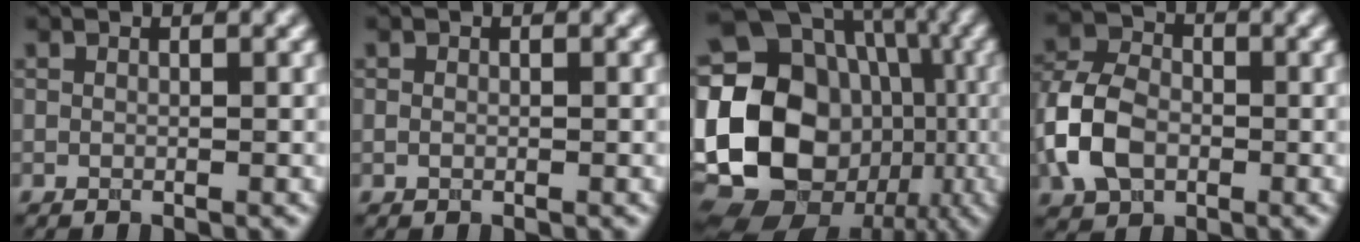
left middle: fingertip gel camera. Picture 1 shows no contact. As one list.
[{"total": 0.5, "force": [0.0, 0.4, 0.3], "torque": [-0.004, -0.002, -0.001]}, {"total": 24.4, "force": [-2.5, 21.1, 12.0], "torque": [-0.235, 0.008, -0.083]}, {"total": 6.7, "force": [-1.7, 4.8, 4.3], "torque": [-0.096, 0.007, -0.046]}]